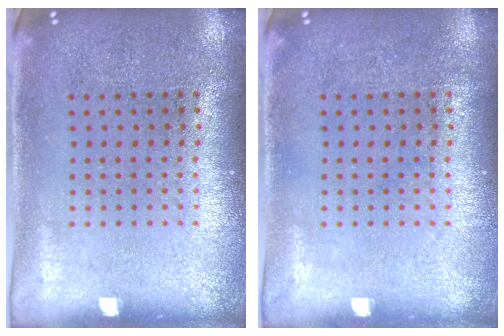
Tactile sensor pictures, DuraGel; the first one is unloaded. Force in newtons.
{"total": 0.0}